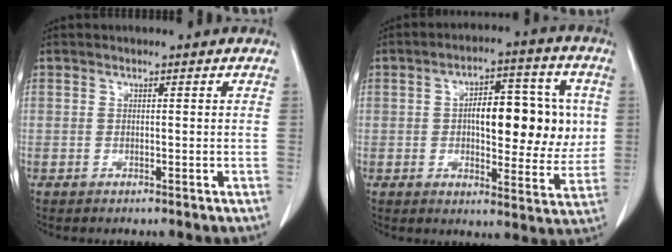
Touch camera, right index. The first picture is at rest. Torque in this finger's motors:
{"motor_torque": [0.52, 0.17, 0.49, 0.12]}